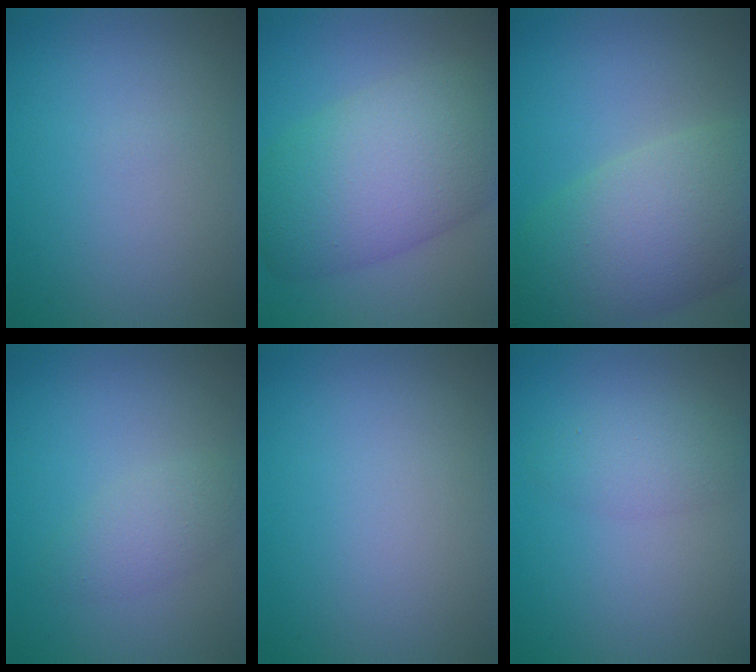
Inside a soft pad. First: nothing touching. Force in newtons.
{"total": 10.2, "press": 10.2, "slide": 0.3}
{"total": 9.6, "press": 9.6, "slide": 0.5}
{"total": 2.1, "press": 2.1, "slide": 0.2}
{"total": 0.0}
{"total": 2.2, "press": 2.1, "slide": 0.2}